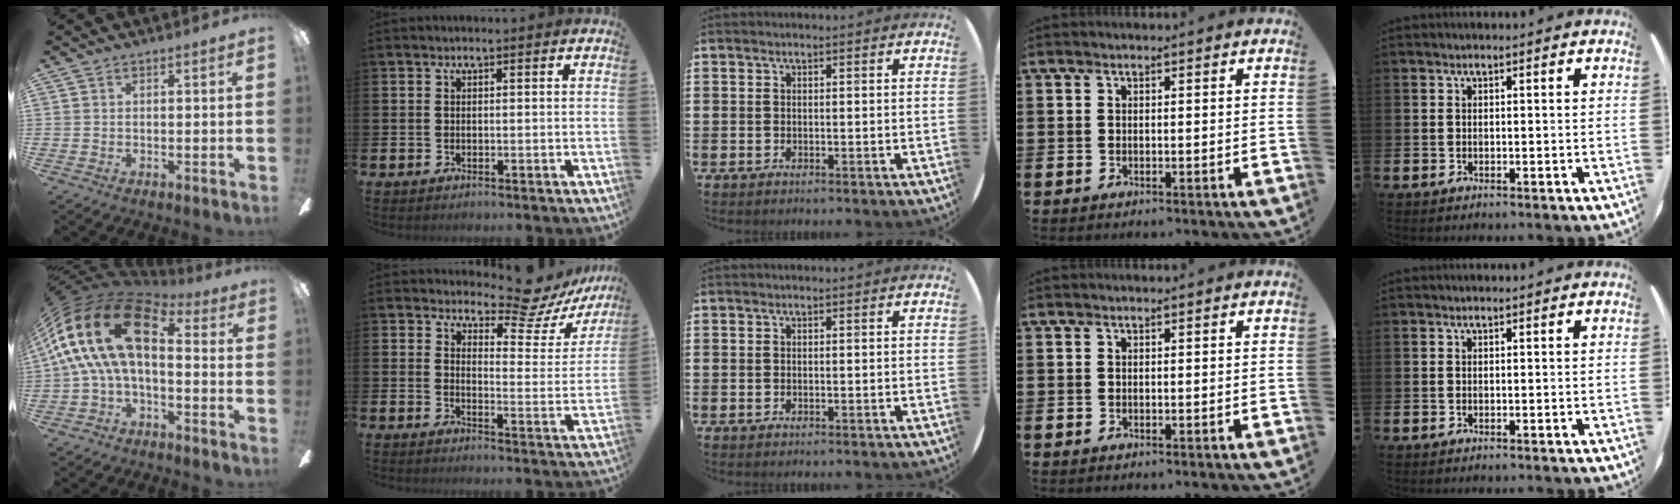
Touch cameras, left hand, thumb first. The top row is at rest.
{"thumb": {"total": 20.3, "force": [3.5, 10.7, 16.9], "torque": [-0.338, -0.003, 0.063]}, "index": {"total": 8.3, "force": [7.4, 2.4, 2.7], "torque": [-0.050, -0.056, 0.125]}}